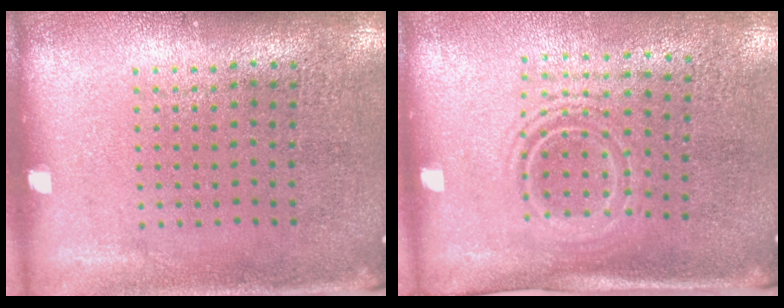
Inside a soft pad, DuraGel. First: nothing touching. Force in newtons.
{"total": 1.5, "press": 1.1, "slide": 1.0}